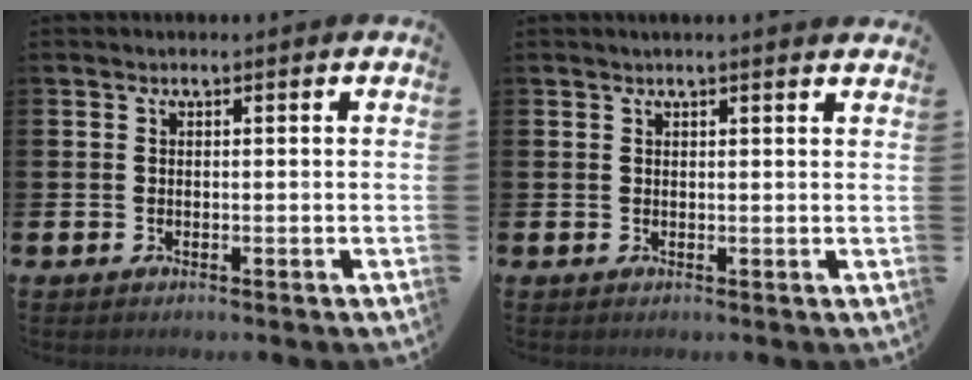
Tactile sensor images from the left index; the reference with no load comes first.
{"total": 1.0, "force": [1.0, -0.2, 0.3], "torque": [-0.005, -0.001, 0.018]}